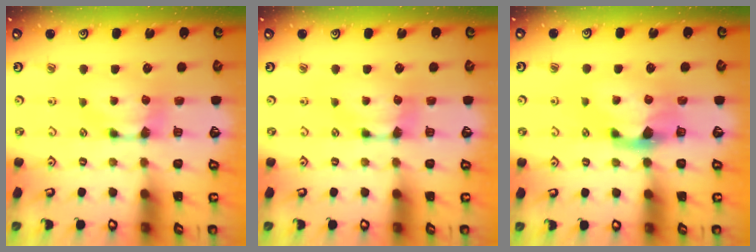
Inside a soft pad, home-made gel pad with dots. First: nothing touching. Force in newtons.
{"total": 0.0}
{"total": 2.3, "press": 1.9, "slide": 1.2}